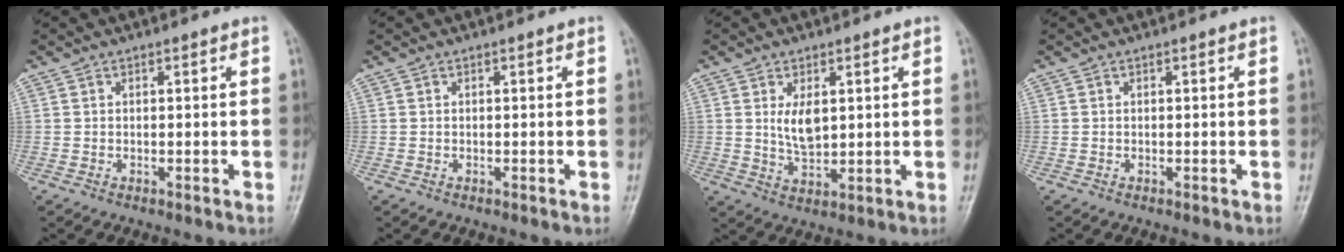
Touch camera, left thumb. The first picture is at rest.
{"total": 0.0}
{"total": 5.3, "force": [1.5, 2.7, 4.3], "torque": [-0.068, -0.017, 0.033]}
{"total": 0.0}